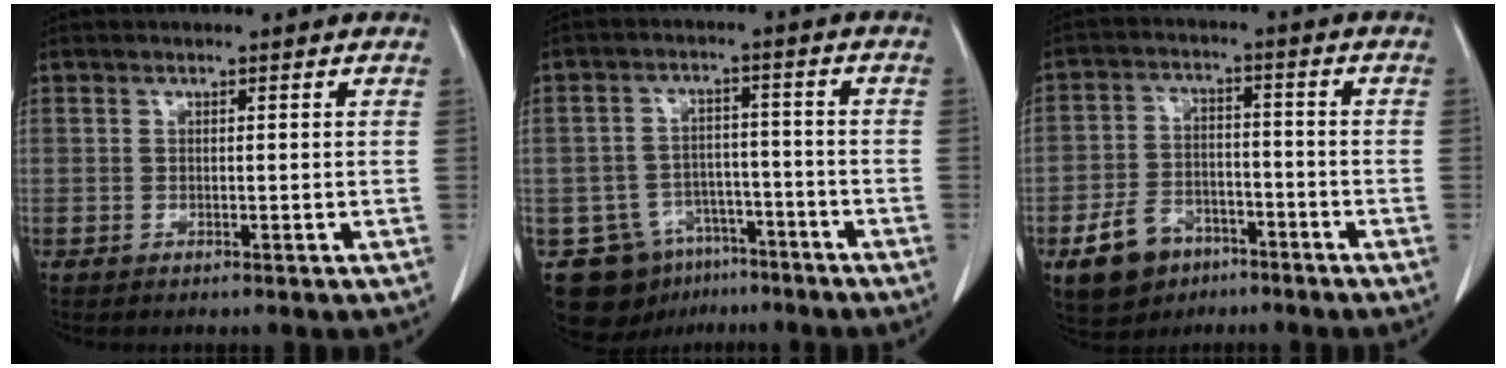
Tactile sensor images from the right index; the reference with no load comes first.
{"total": 10.2, "force": [-6.2, 7.6, 2.7], "torque": [-0.044, 0.023, -0.088]}
{"total": 8.6, "force": [-5.0, 5.9, 3.8], "torque": [-0.082, 0.010, -0.080]}